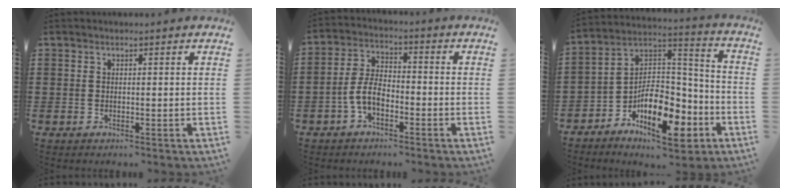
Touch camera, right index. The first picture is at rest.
{"total": 5.8, "force": [-2.5, 2.9, 4.3], "torque": [-0.110, 0.002, -0.055]}
{"total": 12.4, "force": [-6.1, 6.8, 8.4], "torque": [-0.132, 0.020, -0.109]}